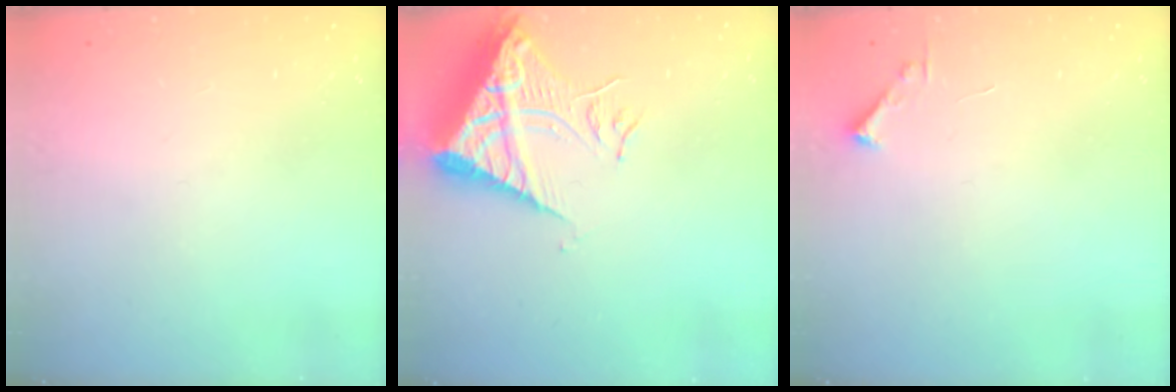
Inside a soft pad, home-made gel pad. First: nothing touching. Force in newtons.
{"total": 11.6, "press": 11.5, "slide": 1.1}
{"total": 1.7, "press": 1.7, "slide": 0.2}